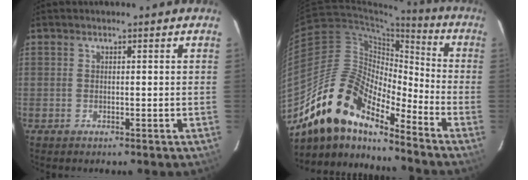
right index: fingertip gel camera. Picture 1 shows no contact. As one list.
[{"total": 16.5, "force": [-13.1, 5.2, 8.7], "torque": [-0.151, 0.001, -0.260]}]